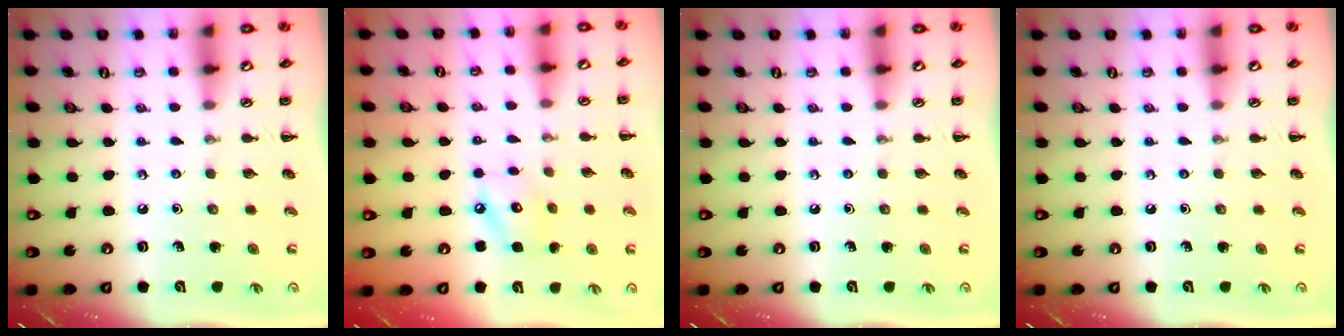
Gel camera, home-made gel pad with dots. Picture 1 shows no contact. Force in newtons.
{"total": 7.2, "press": 7.2, "slide": 0.4}
{"total": 0.0}
{"total": 0.0}